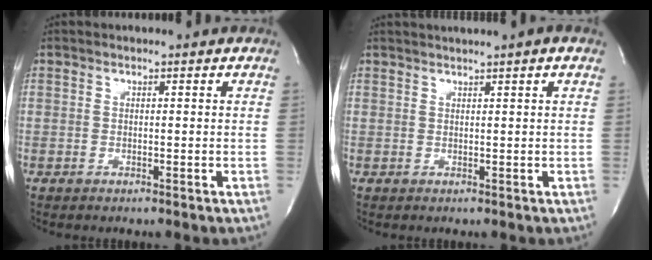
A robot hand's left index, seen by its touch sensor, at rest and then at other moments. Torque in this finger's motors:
{"motor_torque": [0.22, -0.19, 0.52, 0.11]}